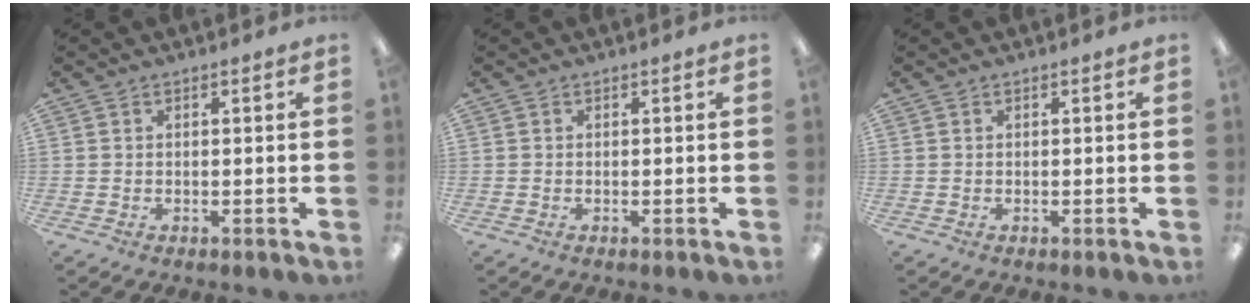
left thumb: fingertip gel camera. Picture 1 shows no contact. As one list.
[{"total": 0.0}, {"total": 0.0}]